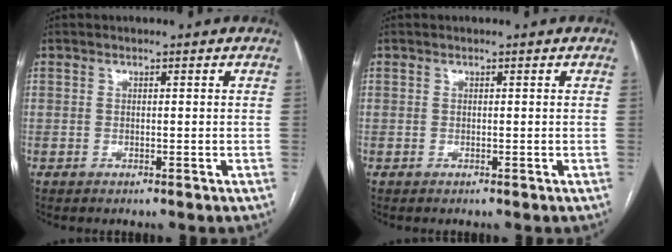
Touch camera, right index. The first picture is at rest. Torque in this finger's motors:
{"motor_torque": [-0.01, 0.01, 0.00, 0.00]}